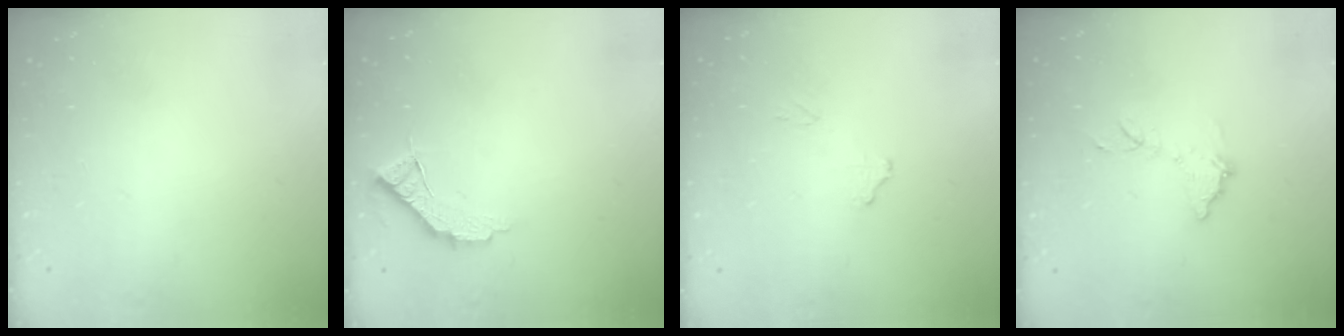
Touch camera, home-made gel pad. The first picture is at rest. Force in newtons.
{"total": 7.3, "press": 7.3, "slide": 0.4}
{"total": 7.9, "press": 7.8, "slide": 0.7}
{"total": 8.4, "press": 8.4, "slide": 0.2}